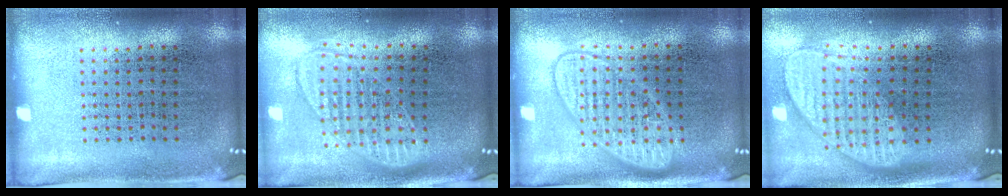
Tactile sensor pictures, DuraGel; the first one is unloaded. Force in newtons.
{"total": 1.8, "press": 1.5, "slide": 1.1}
{"total": 2.1, "press": 2.1, "slide": 0.3}
{"total": 2.0, "press": 1.6, "slide": 1.2}